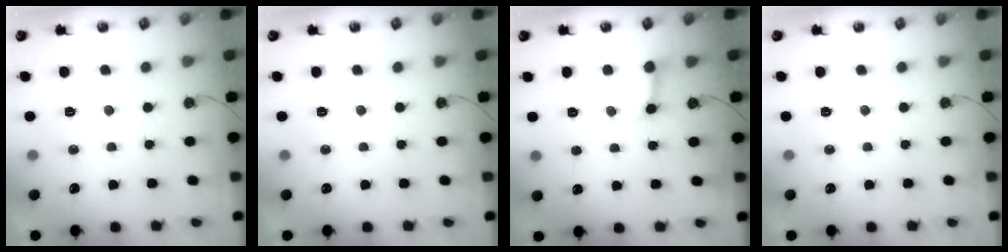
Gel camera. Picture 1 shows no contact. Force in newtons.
{"total": 0.0}
{"total": 5.9, "press": 5.9, "slide": 0.3}
{"total": 0.0}